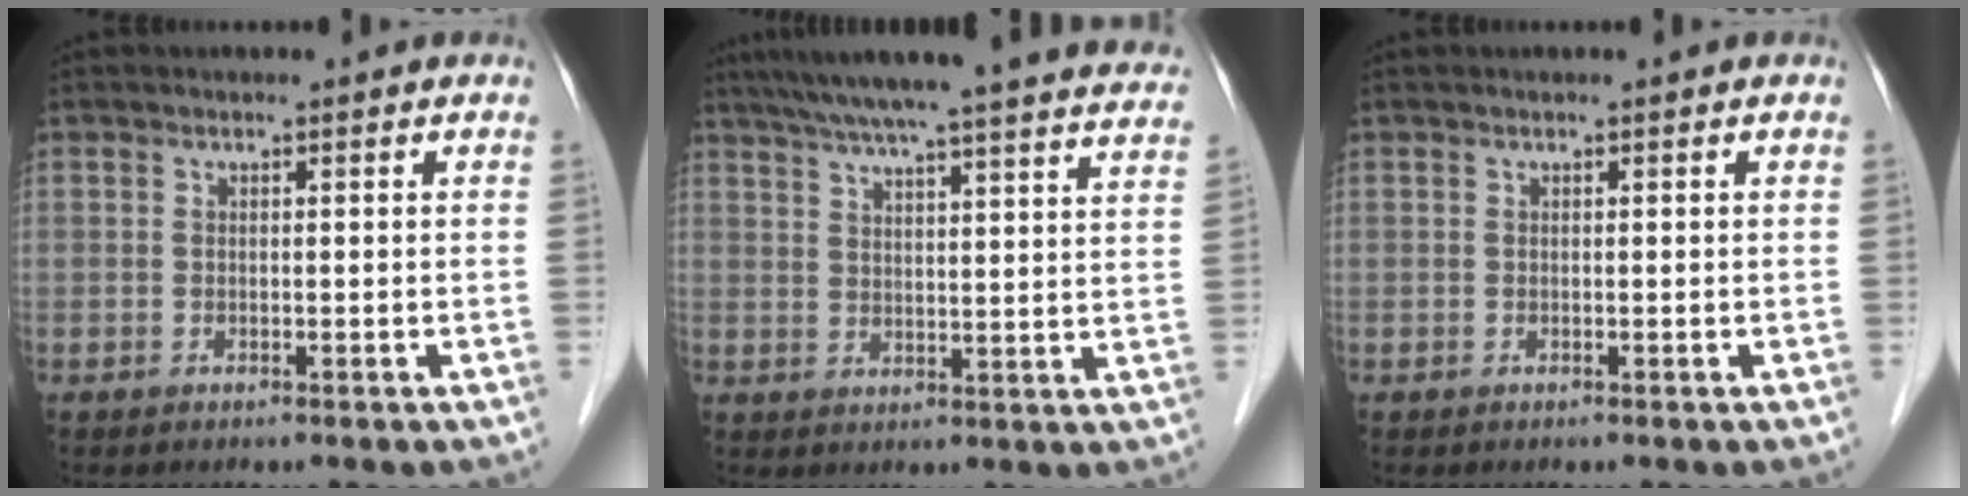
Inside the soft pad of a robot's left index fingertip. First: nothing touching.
{"total": 28.6, "force": [25.8, 1.1, 12.4], "torque": [-0.199, -0.020, 0.321]}
{"total": 0.0}